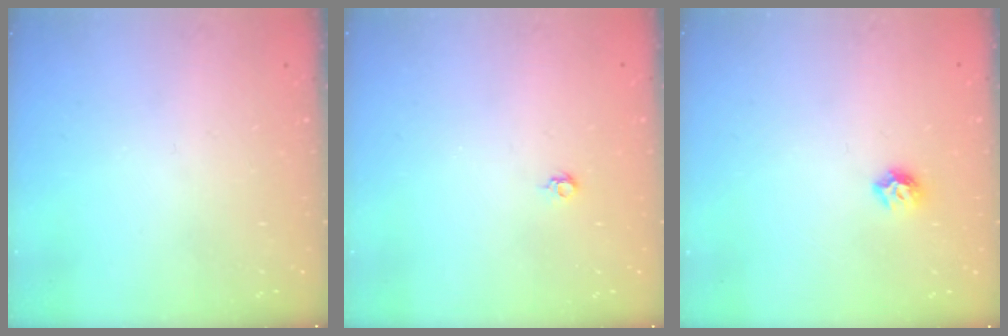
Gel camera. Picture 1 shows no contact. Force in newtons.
{"total": 3.7, "press": 3.6, "slide": 0.8}
{"total": 6.0, "press": 5.9, "slide": 0.8}